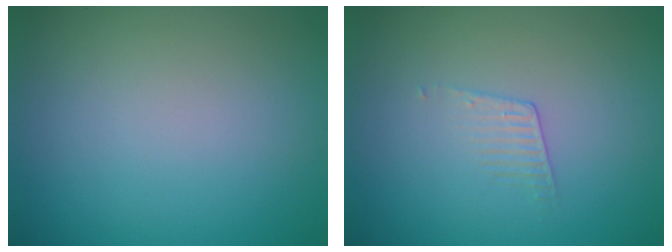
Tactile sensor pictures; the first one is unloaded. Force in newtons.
{"total": 1.1, "press": 0.2, "slide": 1.1}